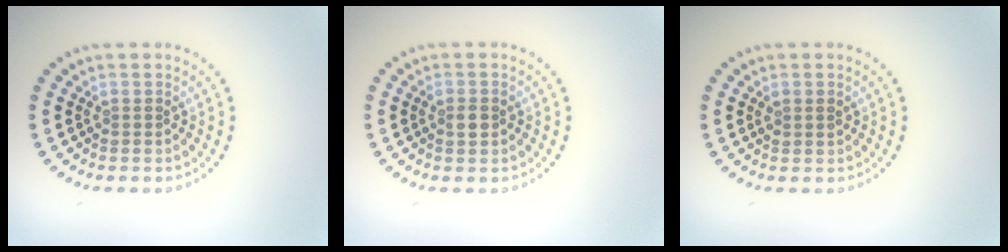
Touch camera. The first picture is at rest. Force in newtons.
{"total": 1.3, "press": 1.3, "slide": 0.3}
{"total": 0.9, "press": 0.9, "slide": 0.3}